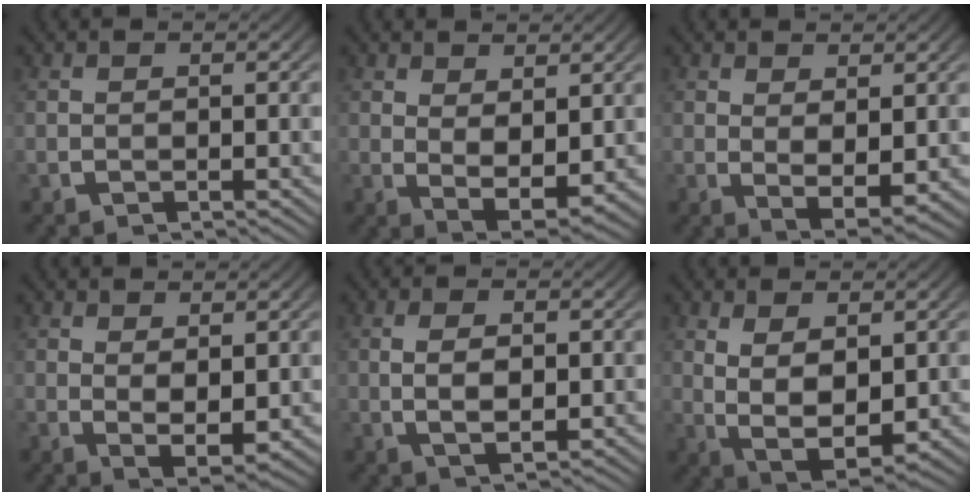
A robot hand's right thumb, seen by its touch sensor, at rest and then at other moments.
{"total": 4.4, "force": [0.4, 2.7, 3.5], "torque": [-0.066, -0.024, 0.018]}
{"total": 3.7, "force": [0.2, 2.1, 3.1], "torque": [-0.056, -0.020, 0.014]}
{"total": 3.5, "force": [0.4, 2.0, 2.8], "torque": [-0.049, -0.017, 0.018]}
{"total": 2.9, "force": [0.1, 1.5, 2.5], "torque": [-0.045, -0.008, 0.011]}
{"total": 7.5, "force": [-0.9, 4.9, 5.6], "torque": [-0.124, -0.040, 0.006]}